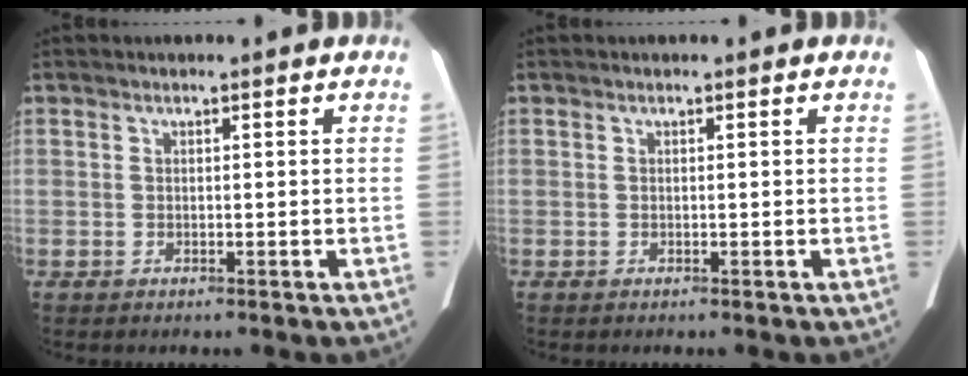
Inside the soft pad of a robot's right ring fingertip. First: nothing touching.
{"total": 0.0}